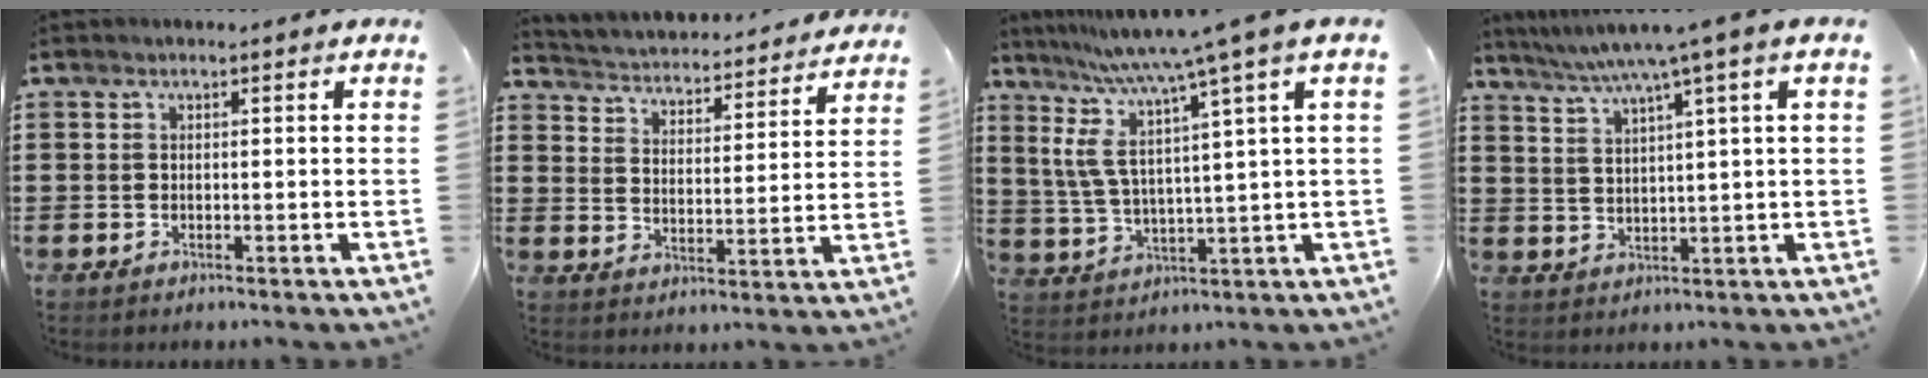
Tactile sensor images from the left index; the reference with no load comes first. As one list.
[{"total": 3.2, "force": [3.1, -0.2, -0.2], "torque": [-0.019, -0.035, 0.045]}, {"total": 9.3, "force": [6.3, -0.7, 6.8], "torque": [-0.167, -0.044, 0.094]}, {"total": 5.6, "force": [3.8, -0.7, 4.1], "torque": [-0.091, -0.017, 0.058]}]